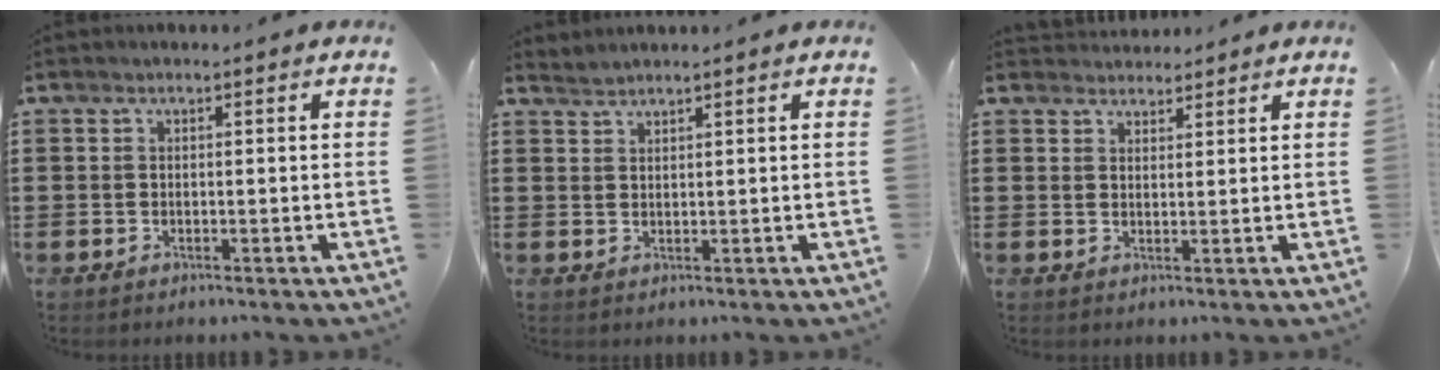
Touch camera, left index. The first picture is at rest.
{"total": 1.3, "force": [1.2, -0.2, -0.1], "torque": [-0.001, 0.001, 0.025]}
{"total": 2.4, "force": [2.3, 0.6, -0.4], "torque": [0.001, -0.002, 0.044]}